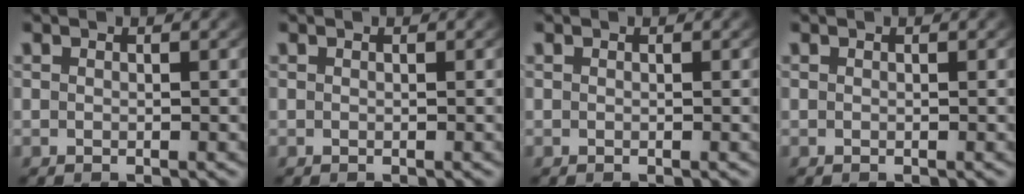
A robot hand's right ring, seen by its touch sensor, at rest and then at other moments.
{"total": 0.0}
{"total": 0.0}
{"total": 0.0}